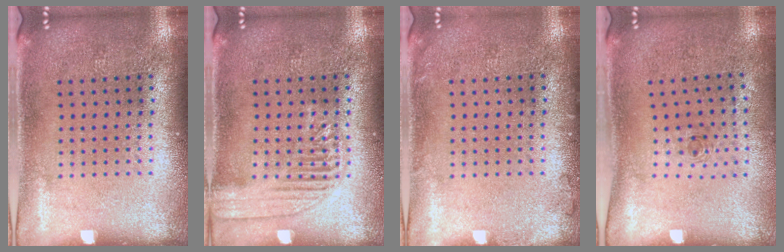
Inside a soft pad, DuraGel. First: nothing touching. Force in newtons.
{"total": 2.3, "press": 2.3, "slide": 0.4}
{"total": 0.8, "press": 0.7, "slide": 0.2}
{"total": 0.7, "press": 0.2, "slide": 0.6}